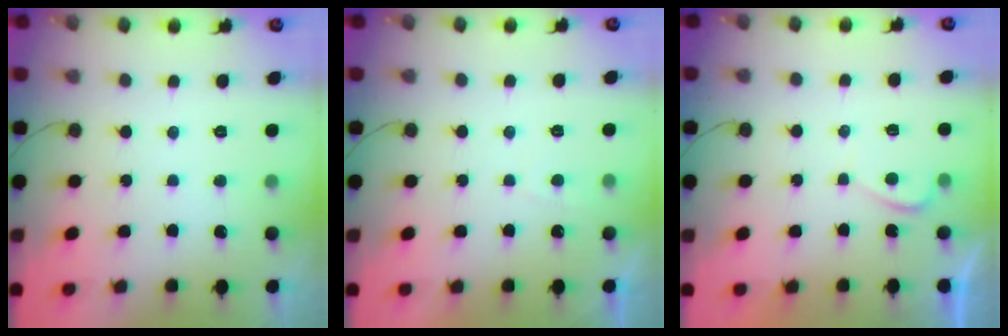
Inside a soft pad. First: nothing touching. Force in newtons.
{"total": 0.9, "press": 0.7, "slide": 0.5}
{"total": 0.7, "press": 0.6, "slide": 0.4}